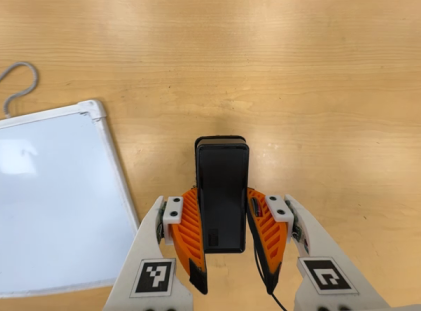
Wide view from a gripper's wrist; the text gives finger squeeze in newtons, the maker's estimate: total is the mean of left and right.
{"total": 5.5, "left": 4.1, "right": 6.8}